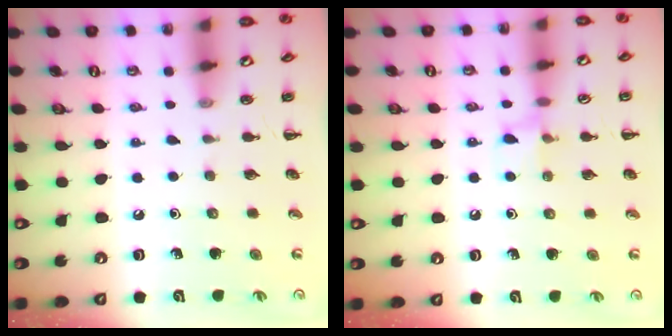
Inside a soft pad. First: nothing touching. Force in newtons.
{"total": 6.4, "press": 6.1, "slide": 1.9}